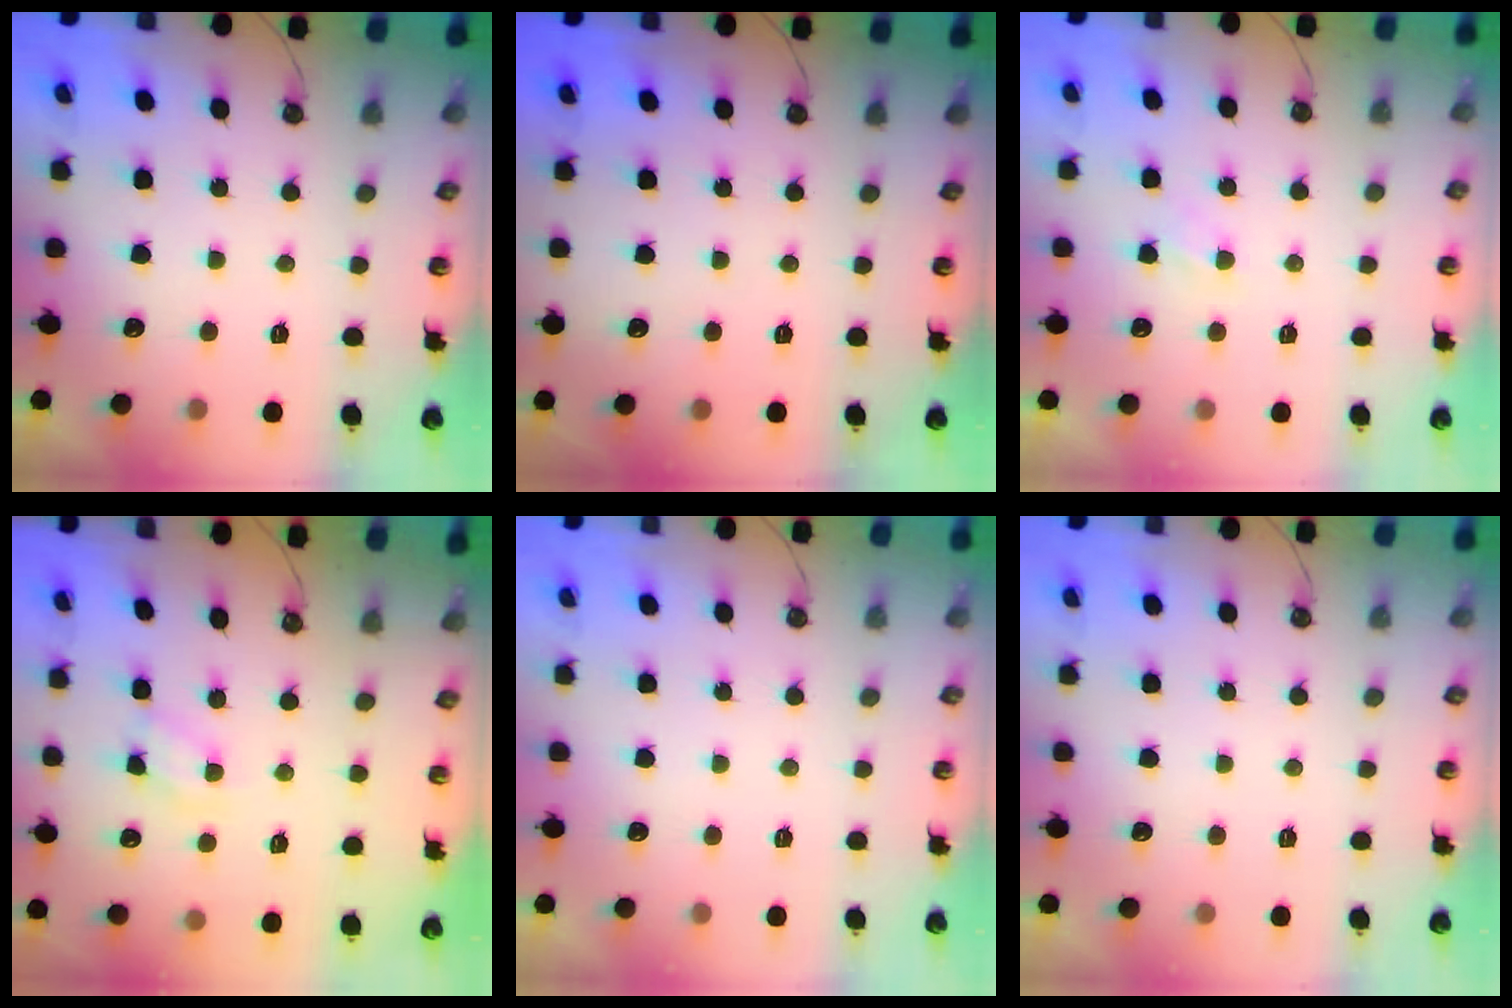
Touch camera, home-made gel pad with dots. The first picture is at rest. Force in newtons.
{"total": 0.0}
{"total": 3.2, "press": 3.1, "slide": 0.4}
{"total": 4.1, "press": 4.0, "slide": 0.4}
{"total": 0.0}
{"total": 0.0}